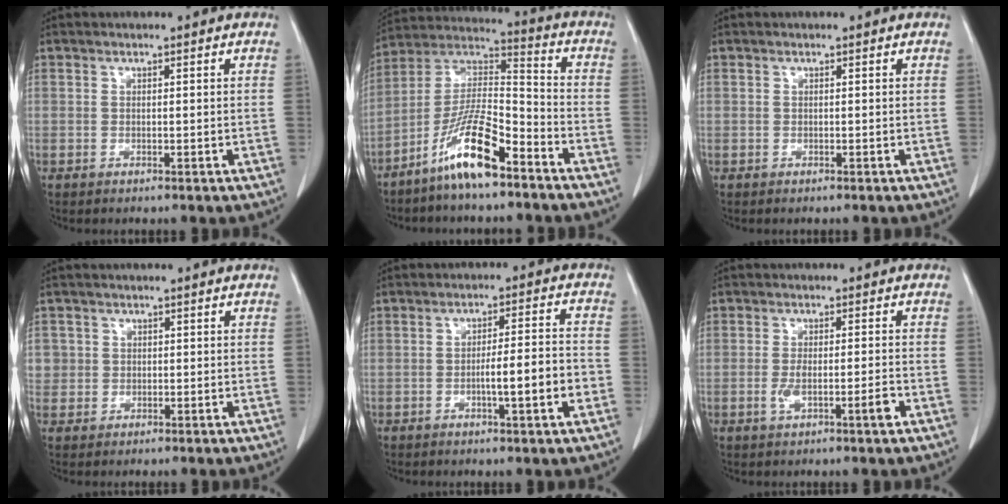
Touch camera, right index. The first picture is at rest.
{"total": 13.2, "force": [-8.5, 2.3, 9.8], "torque": [-0.195, 0.003, -0.160]}
{"total": 0.0}
{"total": 2.6, "force": [0.5, 2.6, 0.1], "torque": [0.016, 0.003, 0.009]}
{"total": 7.4, "force": [-2.1, 0.2, 7.1], "torque": [-0.109, 0.009, -0.032]}
{"total": 4.4, "force": [-1.7, 0.7, 4.1], "torque": [-0.078, 0.002, -0.025]}